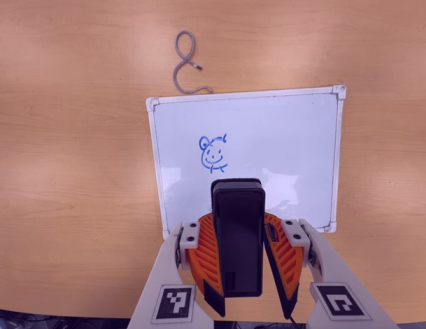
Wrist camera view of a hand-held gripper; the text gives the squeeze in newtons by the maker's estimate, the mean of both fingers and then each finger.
{"total": 11.3, "left": 9.8, "right": 12.8}